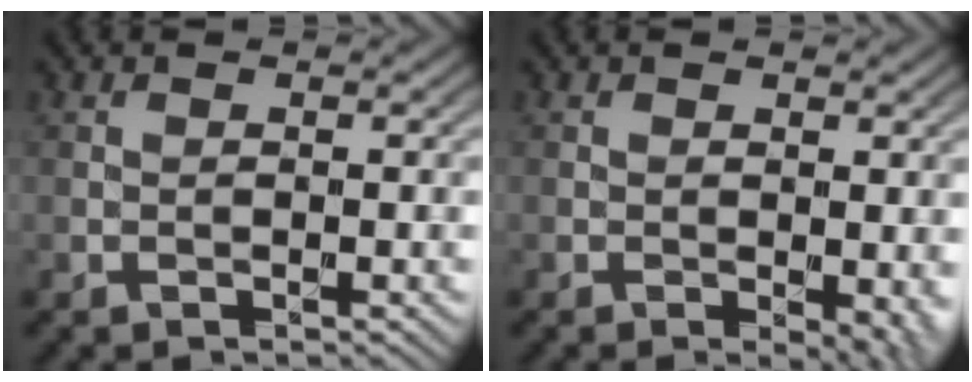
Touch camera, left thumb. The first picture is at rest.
{"total": 3.3, "force": [-0.8, 1.4, 2.9], "torque": [-0.035, -0.011, -0.007]}